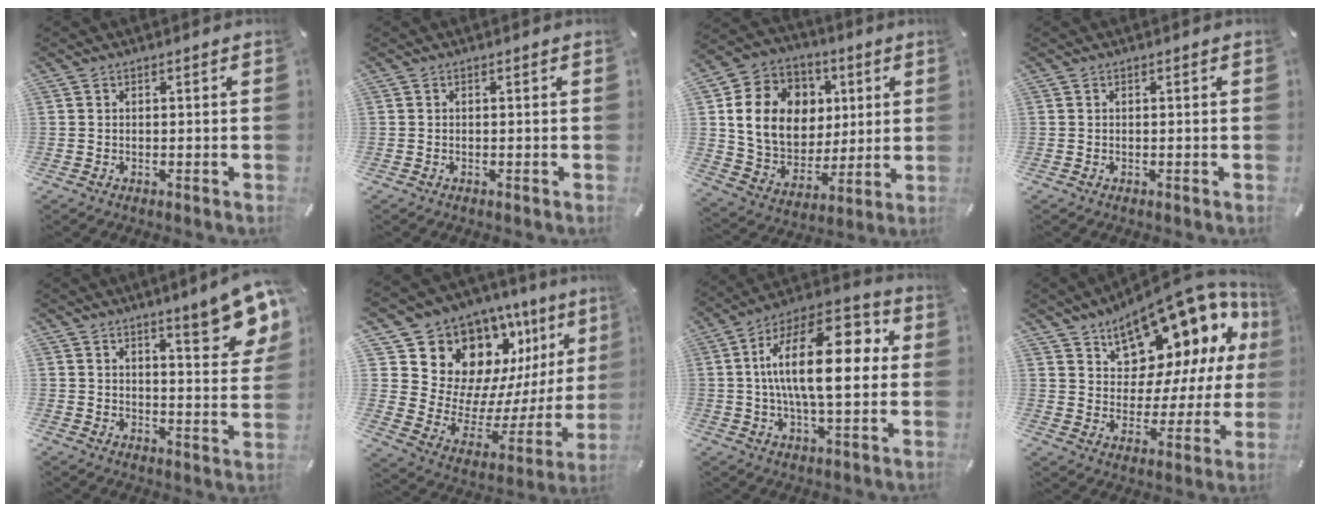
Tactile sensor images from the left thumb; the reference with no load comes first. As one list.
[{"total": 0.0}, {"total": 16.8, "force": [4.0, 14.3, 7.9], "torque": [-0.147, -0.003, 0.086]}, {"total": 0.0}, {"total": 10.7, "force": [8.2, 3.4, 5.9], "torque": [-0.068, -0.059, 0.143]}, {"total": 16.1, "force": [11.4, 10.3, 4.5], "torque": [-0.068, -0.123, 0.223]}, {"total": 20.2, "force": [3.3, 8.4, 18.0], "torque": [-0.316, -0.012, 0.046]}, {"total": 16.0, "force": [12.2, 8.5, 6.0], "torque": [-0.081, -0.112, 0.211]}]